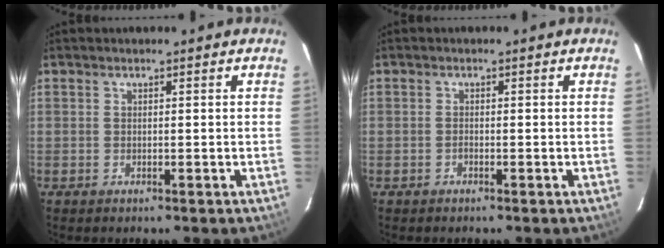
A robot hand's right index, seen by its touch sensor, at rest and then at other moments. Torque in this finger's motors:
{"motor_torque": [0.11, 0.02, -0.02, -0.01]}